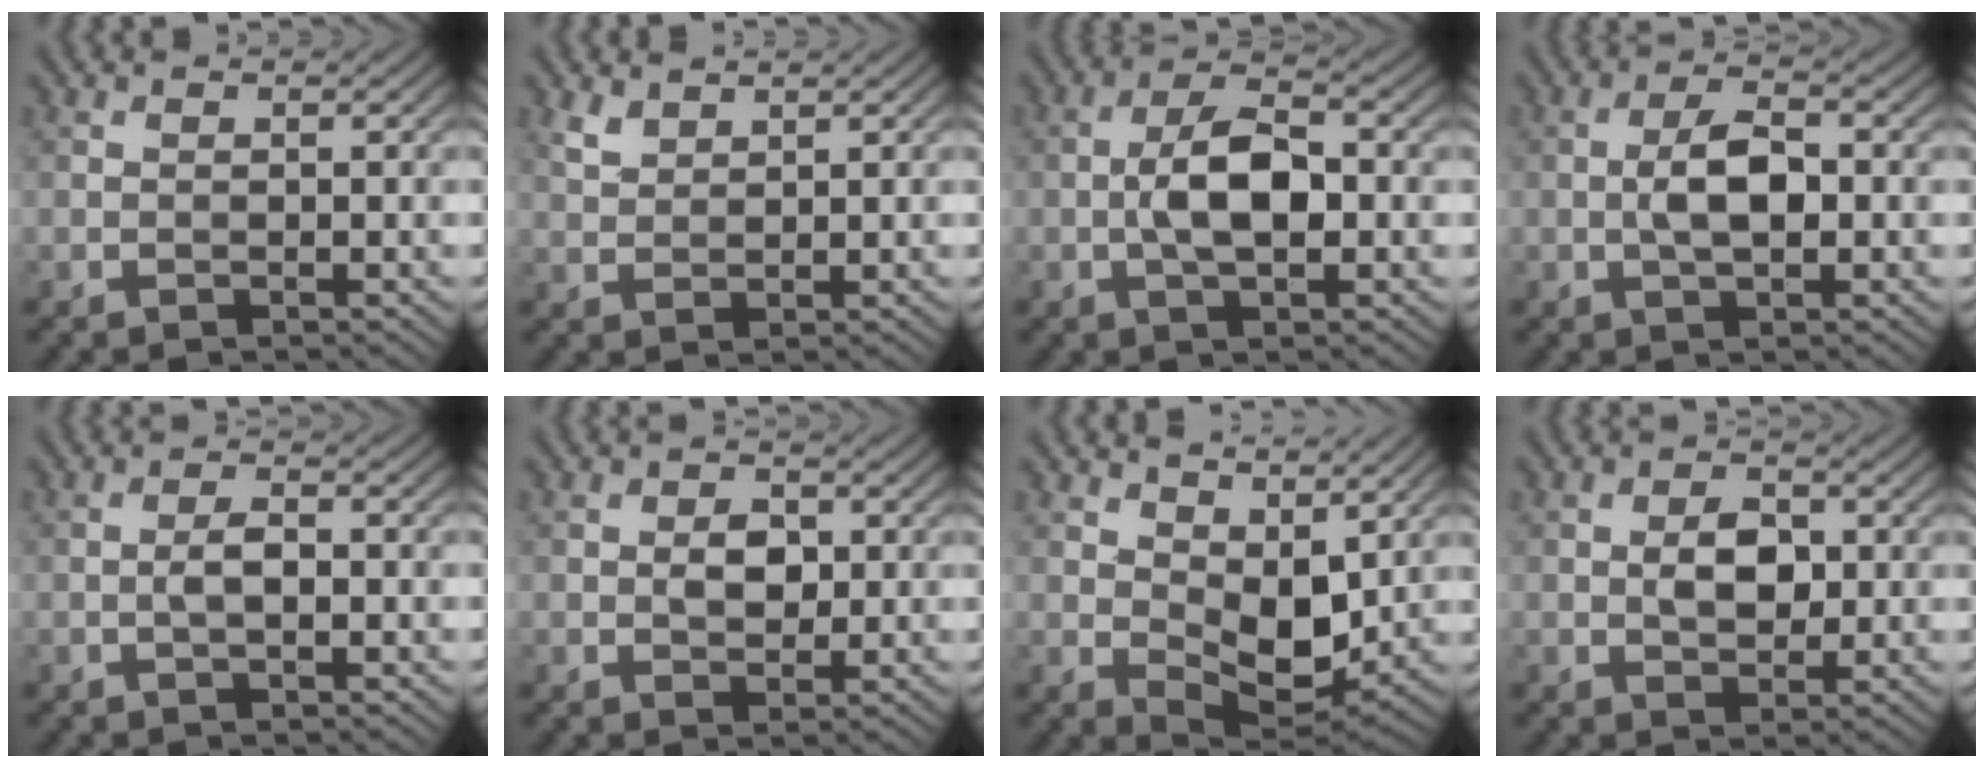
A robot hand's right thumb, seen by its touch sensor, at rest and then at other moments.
{"total": 2.3, "force": [1.9, 0.9, 1.0], "torque": [-0.028, 0.000, 0.045]}
{"total": 6.5, "force": [-0.7, 2.9, 5.9], "torque": [-0.115, 0.008, -0.019]}
{"total": 4.9, "force": [-0.3, 2.1, 4.4], "torque": [-0.090, 0.008, -0.010]}
{"total": 2.1, "force": [-0.4, 0.7, 2.0], "torque": [-0.039, 0.005, -0.014]}
{"total": 2.9, "force": [0.3, 2.0, 2.1], "torque": [-0.040, 0.000, 0.001]}
{"total": 8.5, "force": [3.1, 4.8, 6.4], "torque": [-0.118, -0.010, 0.054]}
{"total": 3.9, "force": [0.3, 2.5, 3.0], "torque": [-0.057, 0.001, 0.002]}